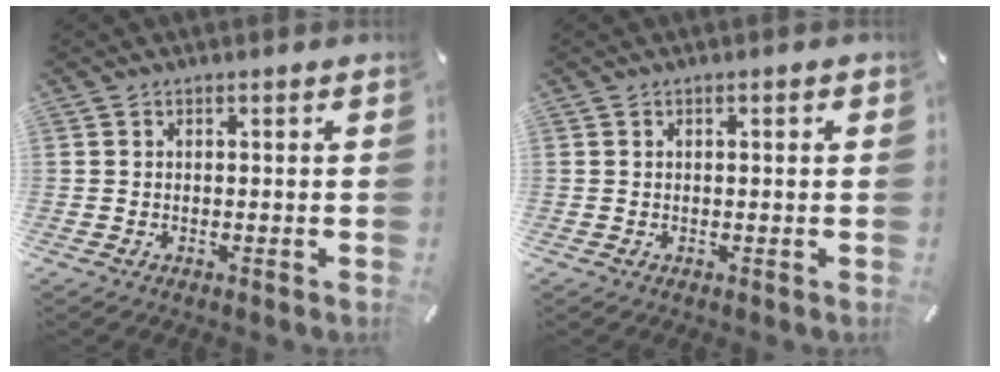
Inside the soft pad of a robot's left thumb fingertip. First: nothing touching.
{"total": 1.0, "force": [0.1, 0.2, 1.0], "torque": [-0.018, 0.000, 0.002]}